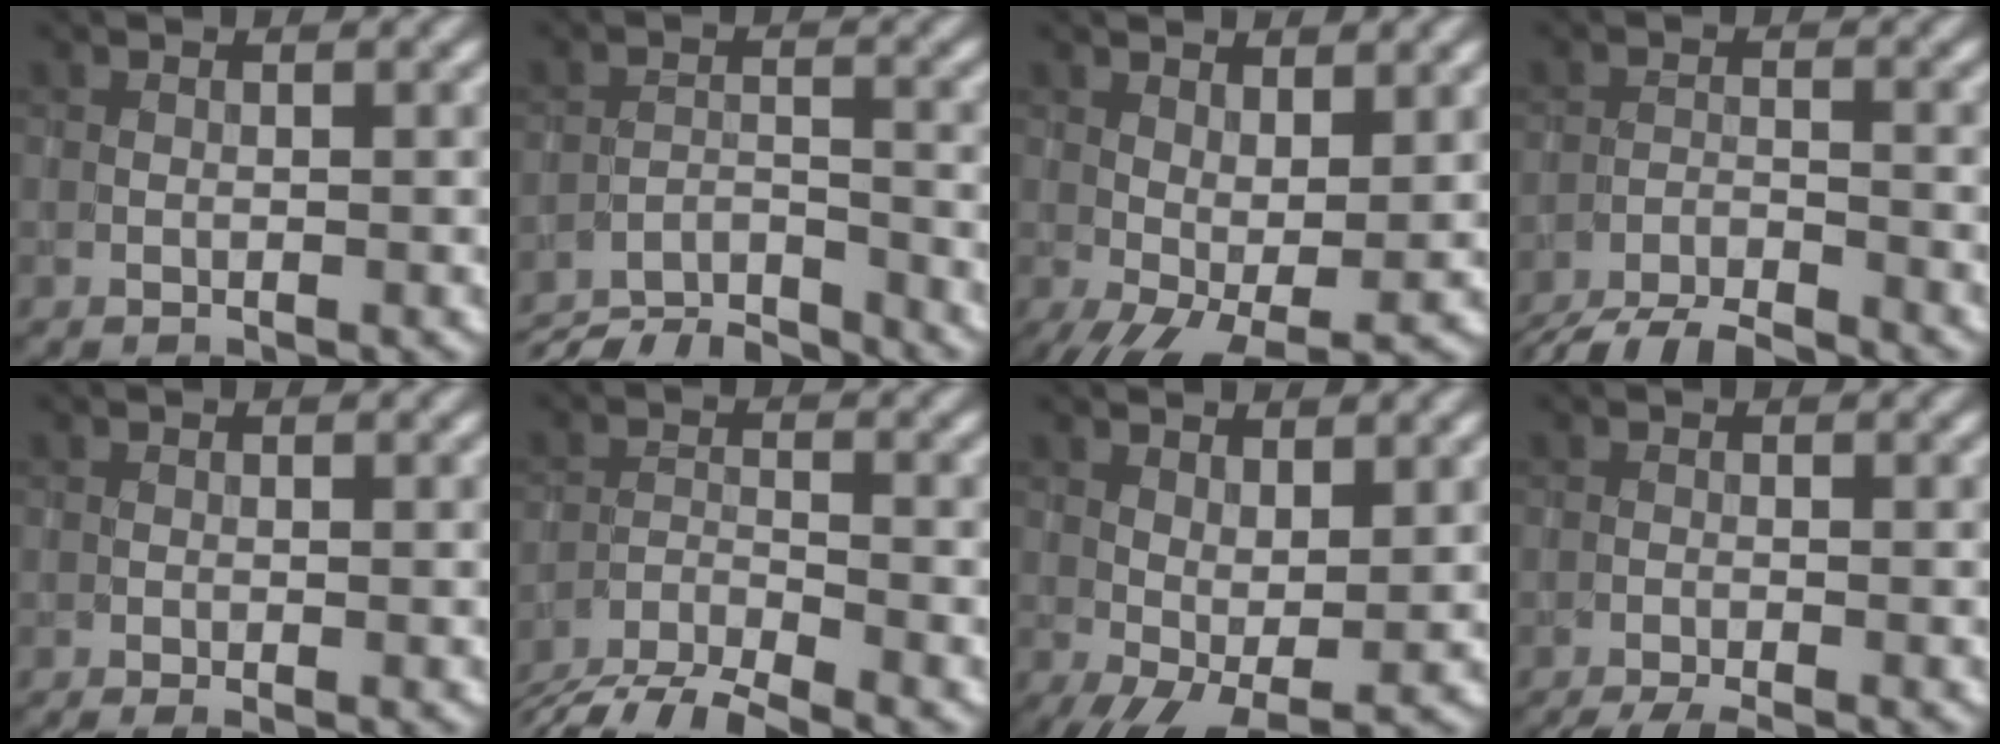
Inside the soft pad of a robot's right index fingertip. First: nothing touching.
{"total": 7.0, "force": [-6.7, 1.1, 1.6], "torque": [-0.026, -0.005, -0.126]}
{"total": 5.2, "force": [-0.8, 2.1, 4.7], "torque": [-0.090, -0.003, -0.009]}
{"total": 6.6, "force": [-6.2, 1.0, 2.0], "torque": [-0.035, -0.013, -0.106]}
{"total": 1.0, "force": [-0.4, 0.3, 0.8], "torque": [-0.007, -0.004, -0.006]}
{"total": 5.8, "force": [-5.1, 1.3, 2.4], "torque": [-0.044, -0.011, -0.097]}
{"total": 3.8, "force": [0.1, 1.6, 3.5], "torque": [-0.067, -0.003, 0.003]}
{"total": 3.2, "force": [-2.8, 0.4, 1.6], "torque": [-0.025, -0.008, -0.050]}